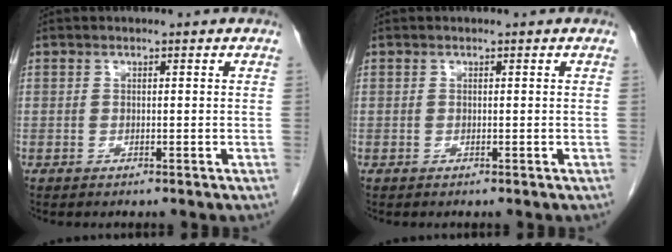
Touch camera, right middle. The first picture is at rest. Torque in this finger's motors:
{"motor_torque": [0.00, 0.00, 0.00, 0.00]}